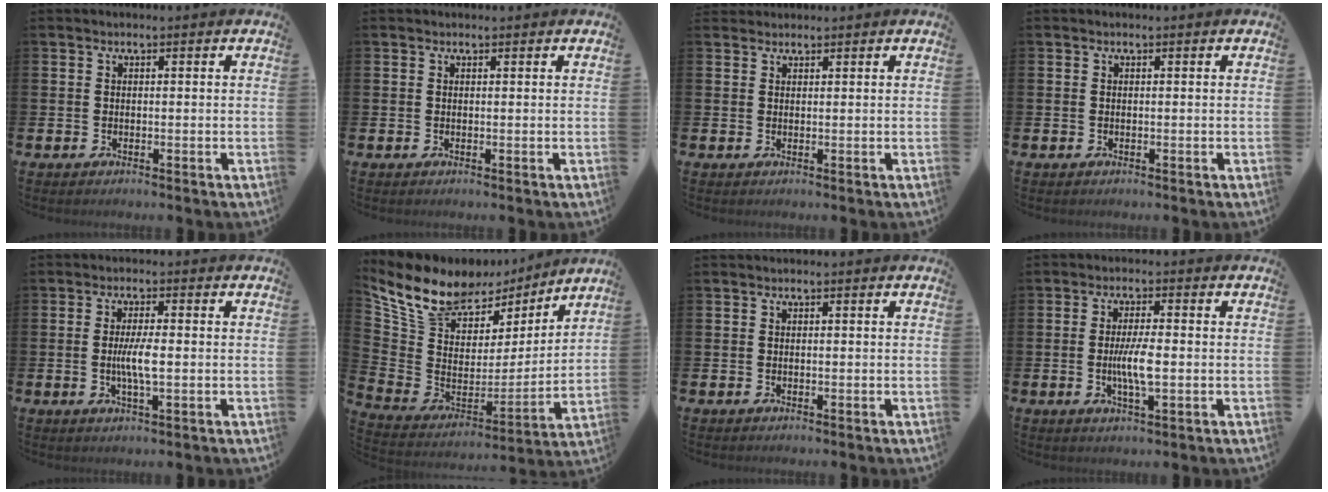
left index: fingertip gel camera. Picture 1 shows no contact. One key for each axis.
{"total": 0.0}
{"total": 1.3, "fx": 1.1, "fy": 0.5, "fz": -0.4, "tx": 0.015, "ty": -0.001, "tz": 0.020}
{"total": 0.0}
{"total": 3.9, "fx": -0.3, "fy": 0.9, "fz": 3.8, "tx": -0.061, "ty": -0.002, "tz": -0.009}
{"total": 11.2, "fx": 9.3, "fy": 5.4, "fz": 3.2, "tx": -0.130, "ty": -0.052, "tz": 0.167}
{"total": 0.0}
{"total": 4.5, "fx": -0.5, "fy": 1.1, "fz": 4.3, "tx": -0.068, "ty": 0.000, "tz": -0.013}